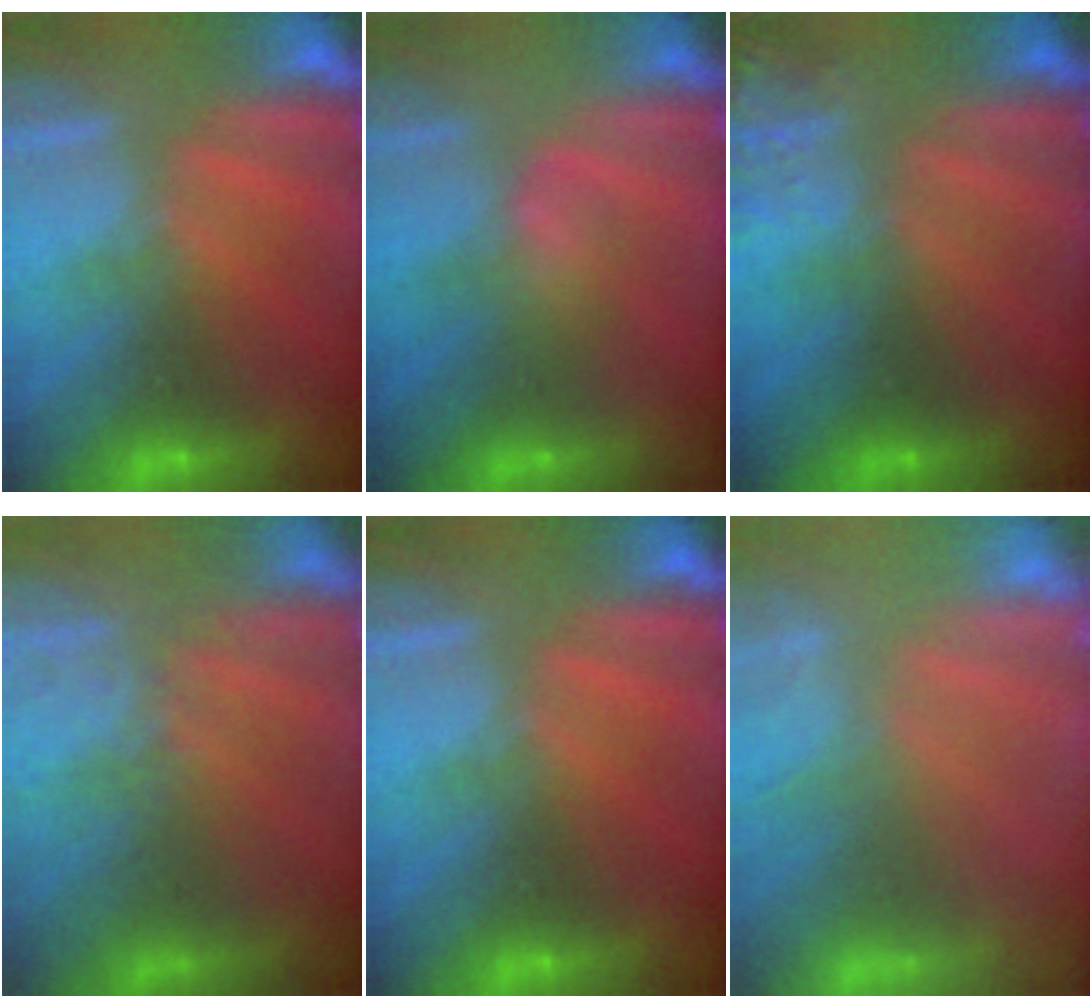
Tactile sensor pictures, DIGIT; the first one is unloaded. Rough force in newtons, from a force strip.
{"total": 2.8}
{"total": 3.4}
{"total": 7.8}
{"total": 0.0}
{"total": 7.5}